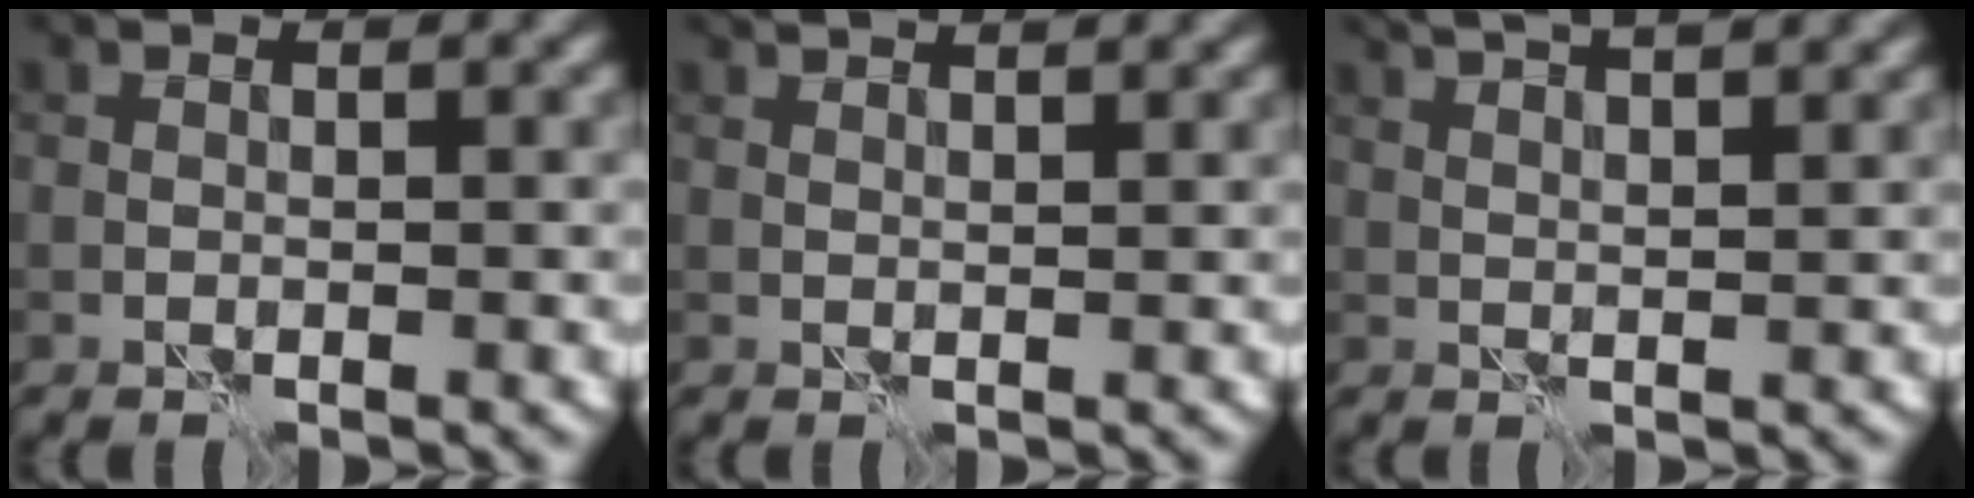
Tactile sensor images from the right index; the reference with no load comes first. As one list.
[{"total": 4.7, "force": [3.3, 1.7, 2.9], "torque": [-0.025, 0.032, 0.023]}, {"total": 8.1, "force": [5.5, 2.8, 5.2], "torque": [-0.056, 0.041, 0.053]}]